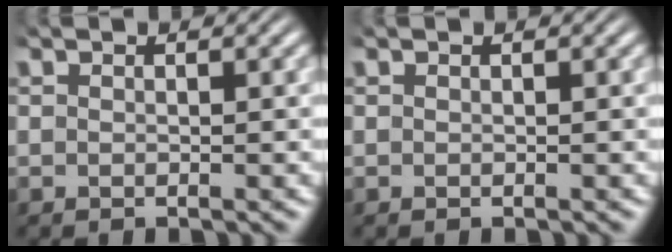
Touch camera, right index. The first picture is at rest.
{"total": 0.0}